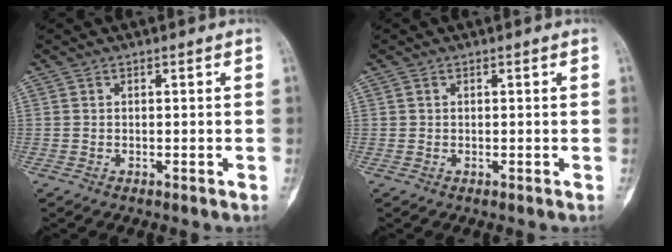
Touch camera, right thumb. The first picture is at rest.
{"total": 0.0}